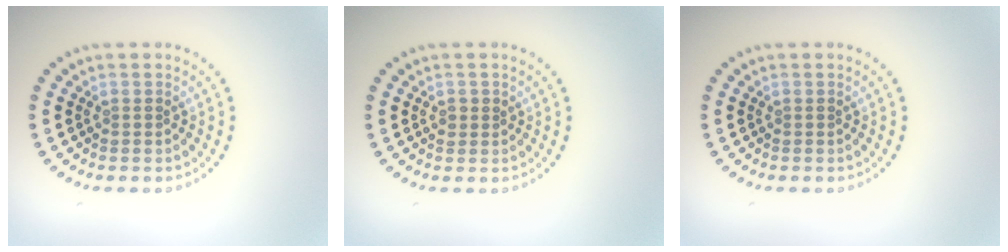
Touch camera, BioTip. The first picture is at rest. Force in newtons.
{"total": 0.9, "press": 0.9, "slide": 0.1}
{"total": 0.0}